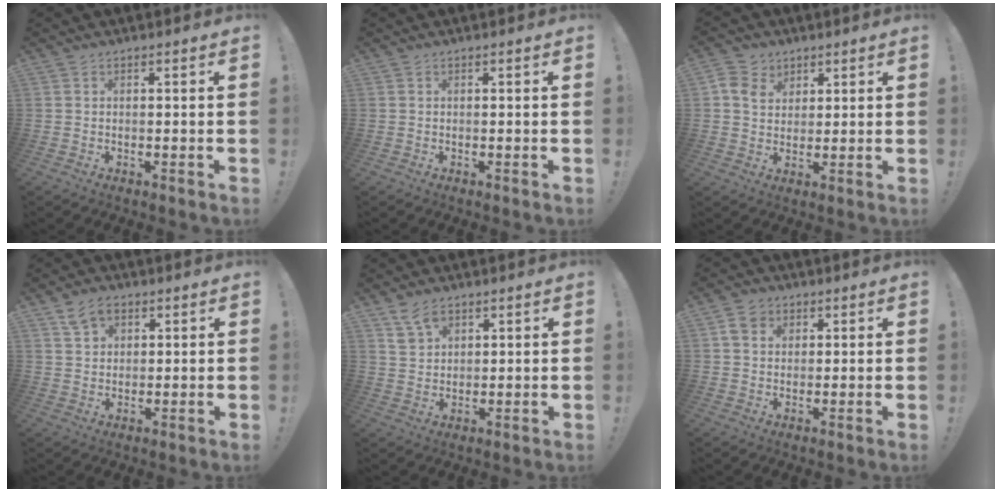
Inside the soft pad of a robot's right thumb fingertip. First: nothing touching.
{"total": 0.0}
{"total": 7.0, "force": [3.5, 5.5, 2.5], "torque": [-0.040, -0.014, 0.068]}
{"total": 5.4, "force": [3.5, 3.7, 1.9], "torque": [-0.031, -0.009, 0.066]}
{"total": 5.4, "force": [3.9, 3.3, 2.0], "torque": [-0.033, -0.015, 0.074]}
{"total": 5.8, "force": [2.4, 4.6, 2.6], "torque": [-0.041, 0.000, 0.046]}